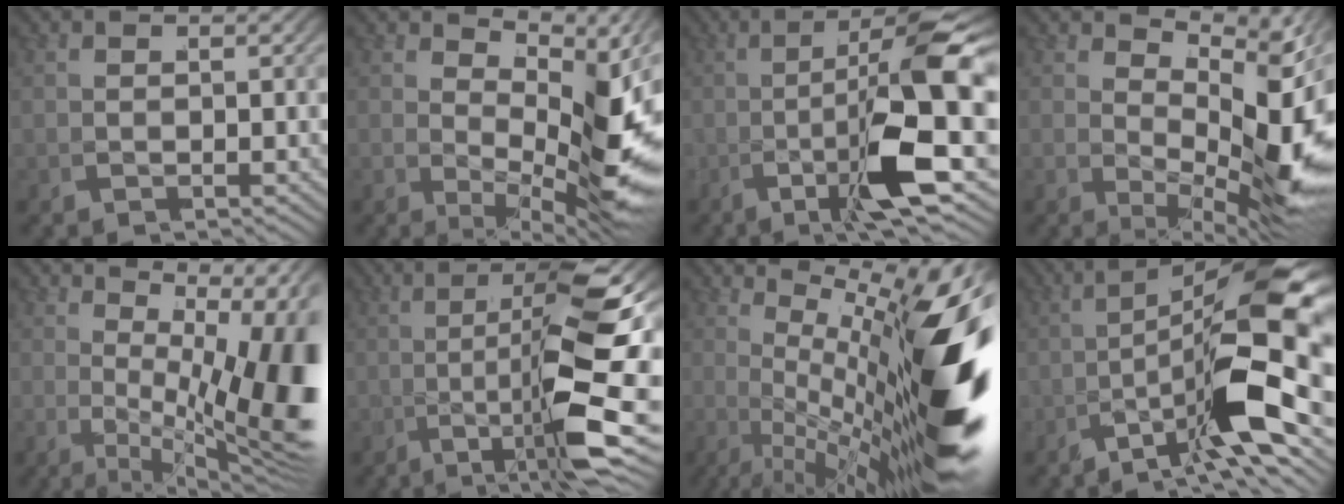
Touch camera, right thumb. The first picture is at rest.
{"total": 9.0, "force": [1.8, 3.6, 8.0], "torque": [-0.105, -0.011, 0.038]}
{"total": 10.0, "force": [-0.4, 2.0, 9.8], "torque": [-0.171, 0.001, -0.012]}
{"total": 9.0, "force": [1.7, 3.7, 8.1], "torque": [-0.104, -0.012, 0.035]}
{"total": 13.3, "force": [-0.5, 7.1, 11.2], "torque": [-0.175, -0.050, 0.009]}
{"total": 13.9, "force": [-0.4, 3.7, 13.4], "torque": [-0.215, -0.002, -0.008]}
{"total": 18.2, "force": [-0.6, 8.4, 16.2], "torque": [-0.221, -0.029, 0.008]}
{"total": 10.8, "force": [0.1, 3.3, 10.3], "torque": [-0.141, -0.001, -0.009]}